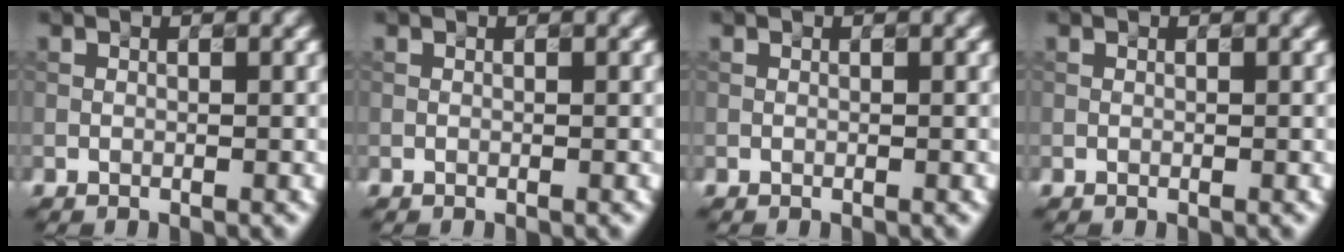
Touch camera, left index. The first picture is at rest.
{"total": 0.0}
{"total": 0.0}
{"total": 0.0}